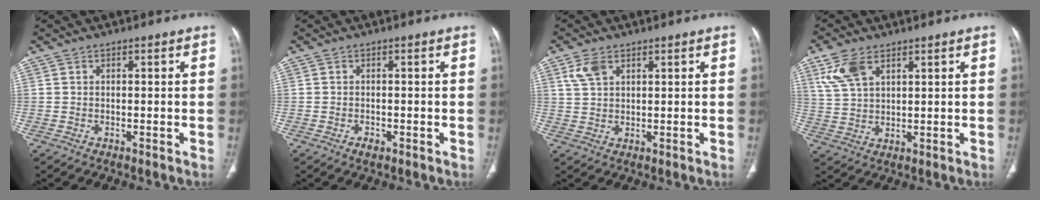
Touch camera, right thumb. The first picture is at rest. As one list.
[{"total": 1.2, "force": [-0.7, 0.6, 0.7], "torque": [-0.010, 0.001, -0.009]}, {"total": 4.0, "force": [2.1, 2.2, 2.5], "torque": [-0.052, 0.001, 0.052]}, {"total": 7.3, "force": [4.0, 3.8, 4.8], "torque": [-0.096, -0.007, 0.089]}]